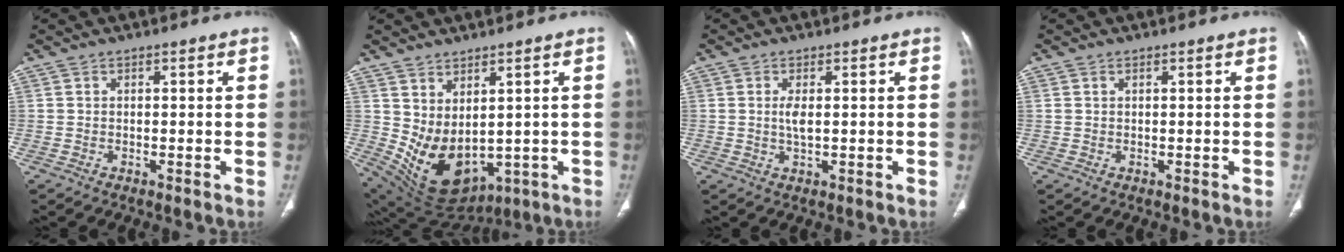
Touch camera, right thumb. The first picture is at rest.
{"total": 12.8, "force": [0.8, 7.9, 10.1], "torque": [-0.163, -0.024, 0.057]}
{"total": 2.4, "force": [0.3, 0.8, 2.2], "torque": [-0.050, -0.003, 0.008]}
{"total": 0.5, "force": [0.3, 0.3, 0.3], "torque": [-0.007, 0.007, 0.006]}